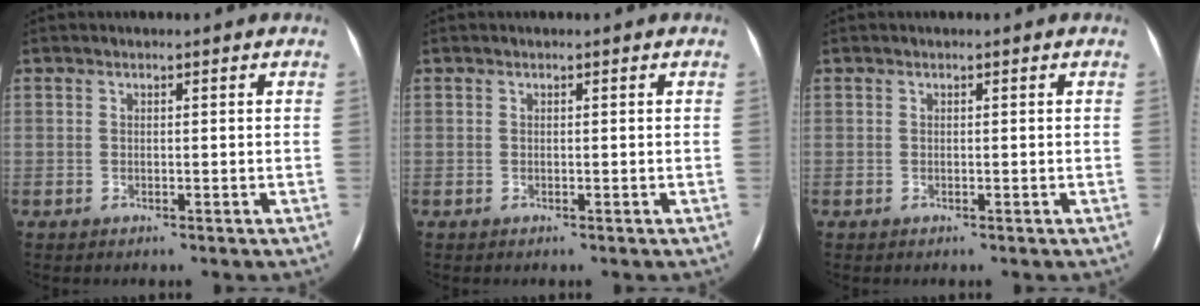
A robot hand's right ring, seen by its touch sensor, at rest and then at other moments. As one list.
[{"total": 0.0}, {"total": 0.0}]